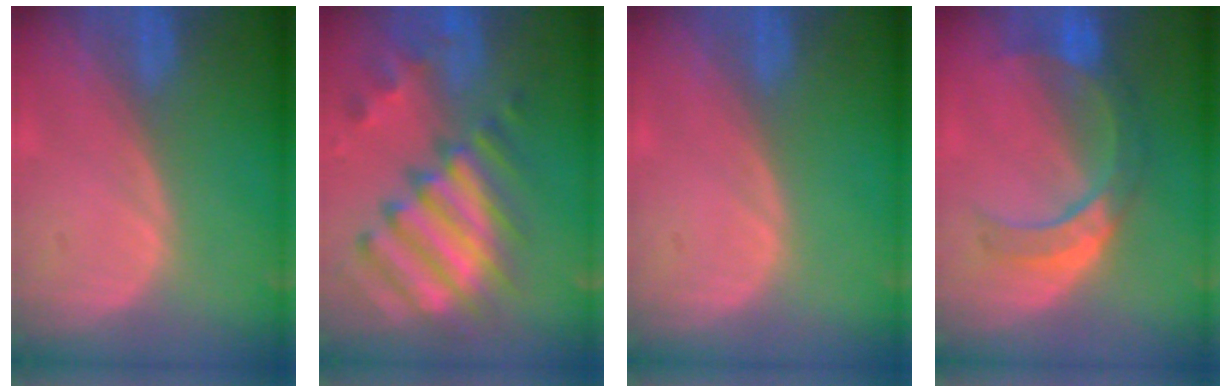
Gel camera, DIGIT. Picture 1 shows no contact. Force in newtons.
{"total": 12.4, "press": 10.7, "slide": 6.2}
{"total": 0.0}
{"total": 7.0, "press": 6.9, "slide": 1.1}